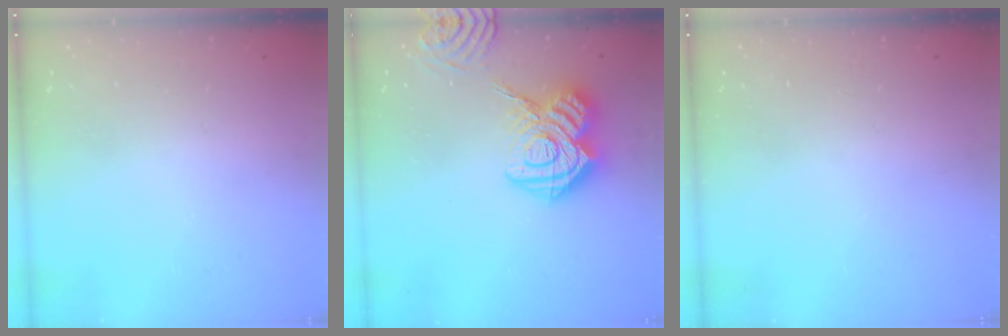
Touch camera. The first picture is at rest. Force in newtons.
{"total": 18.1, "press": 18.1, "slide": 1.7}
{"total": 0.0}